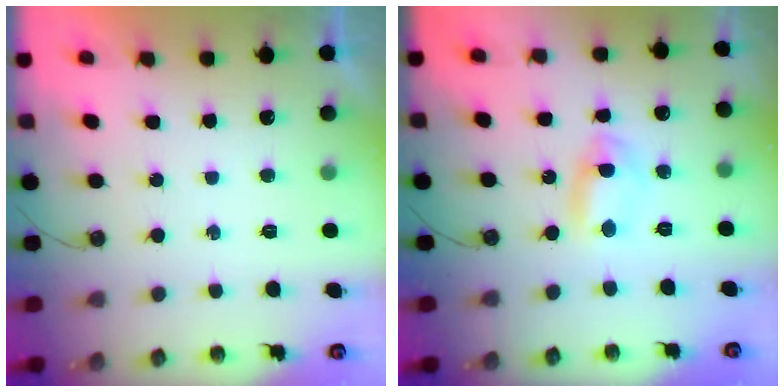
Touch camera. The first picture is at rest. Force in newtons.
{"total": 2.7, "press": 2.5, "slide": 1.2}